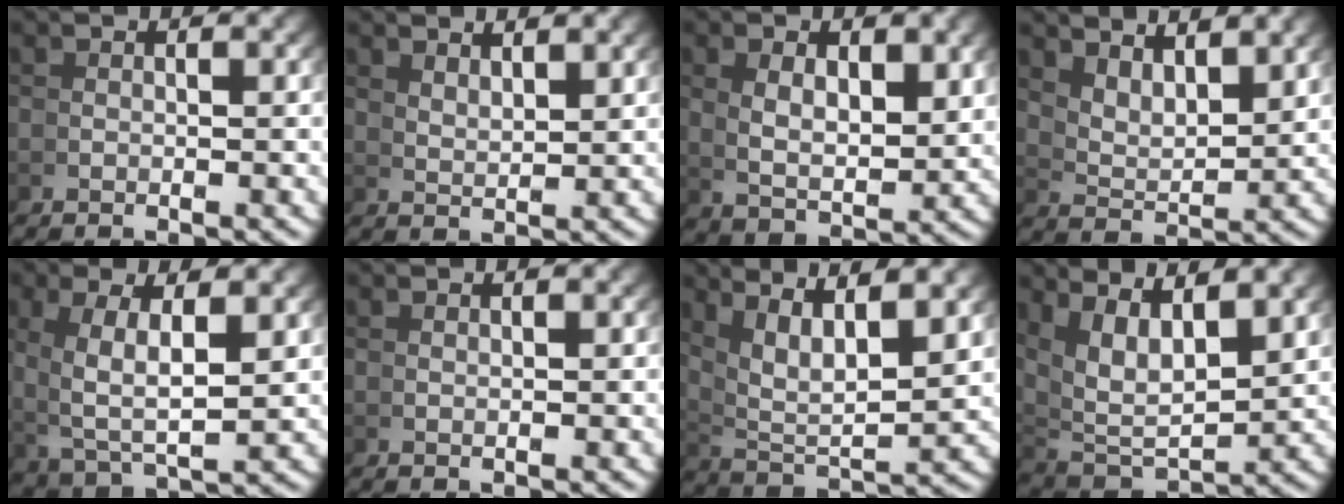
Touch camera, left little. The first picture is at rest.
{"total": 2.9, "force": [2.7, -0.8, 0.6], "torque": [-0.004, -0.002, 0.056]}
{"total": 4.0, "force": [1.5, 1.8, 3.2], "torque": [-0.058, -0.012, 0.036]}
{"total": 4.9, "force": [3.8, 1.6, 2.7], "torque": [-0.043, -0.004, 0.065]}
{"total": 5.6, "force": [1.0, 2.6, 4.8], "torque": [-0.095, -0.012, 0.036]}
{"total": 1.1, "force": [0.7, -0.8, -0.1], "torque": [0.008, 0.003, 0.016]}
{"total": 7.3, "force": [3.4, 3.2, 5.6], "torque": [-0.108, -0.014, 0.068]}
{"total": 8.3, "force": [2.2, 5.0, 6.2], "torque": [-0.121, -0.021, 0.050]}